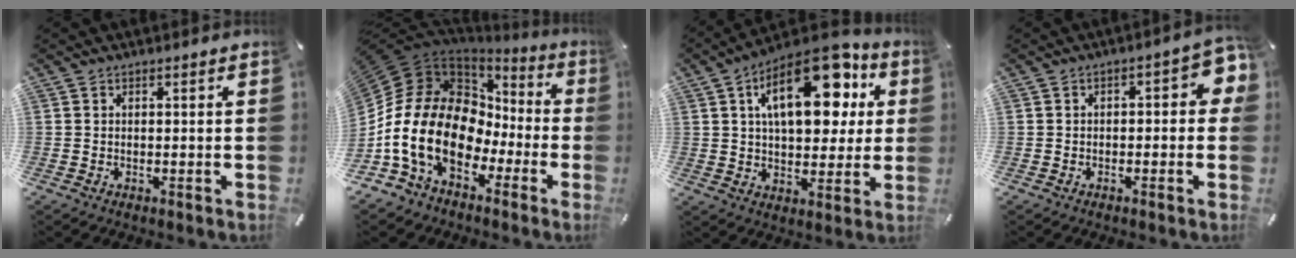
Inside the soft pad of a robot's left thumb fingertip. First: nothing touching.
{"total": 21.0, "force": [-2.8, 14.5, 15.0], "torque": [-0.344, -0.014, -0.045]}
{"total": 20.5, "force": [8.4, 11.0, 15.1], "torque": [-0.227, -0.037, 0.136]}
{"total": 5.4, "force": [-0.5, 2.7, 4.6], "torque": [-0.060, 0.006, -0.014]}